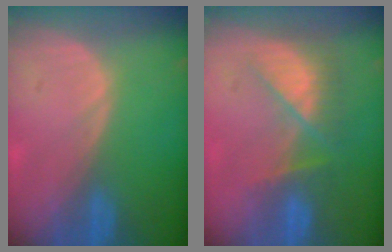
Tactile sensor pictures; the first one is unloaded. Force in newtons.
{"total": 8.0, "press": 6.9, "slide": 4.1}